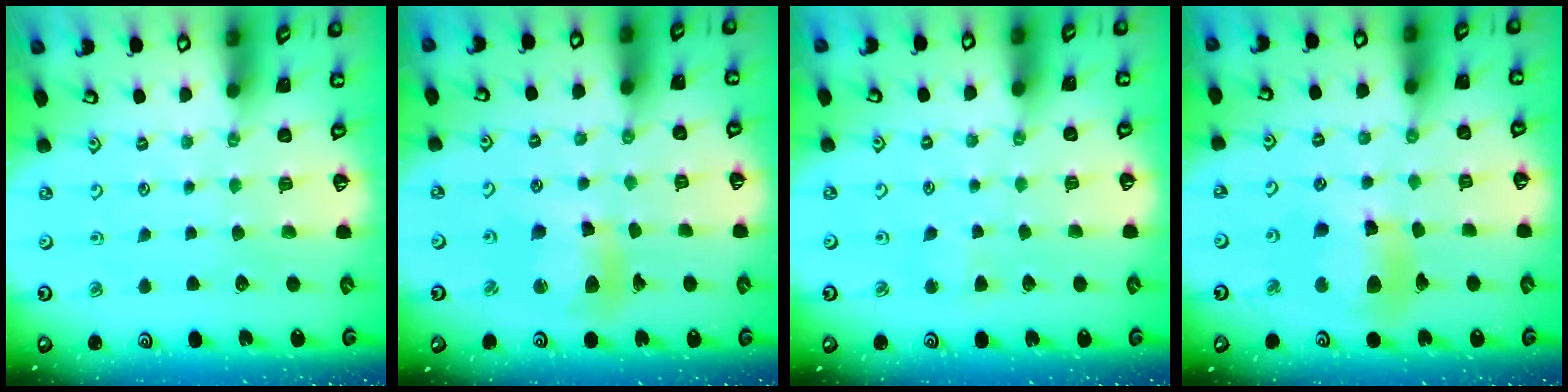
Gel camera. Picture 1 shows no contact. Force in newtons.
{"total": 10.9, "press": 10.7, "slide": 1.8}
{"total": 2.0, "press": 2.0, "slide": 0.4}
{"total": 11.7, "press": 11.6, "slide": 1.4}